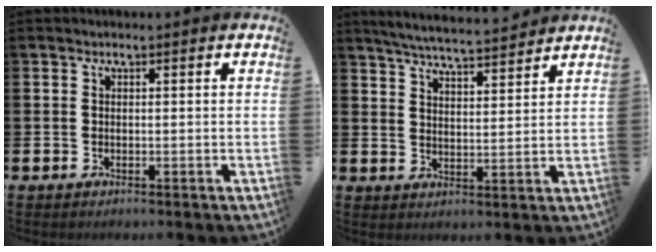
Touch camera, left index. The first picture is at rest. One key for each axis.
{"total": 5.6, "fx": 5.5, "fy": -0.1, "fz": 1.1, "tx": -0.036, "ty": -0.035, "tz": 0.095}